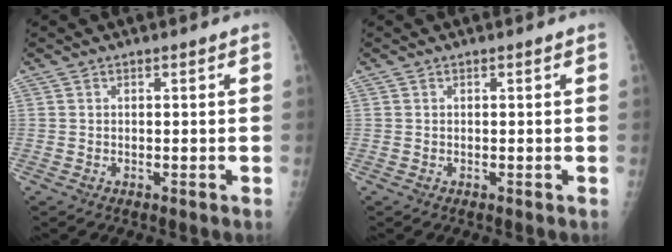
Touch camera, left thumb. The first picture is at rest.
{"total": 0.0}